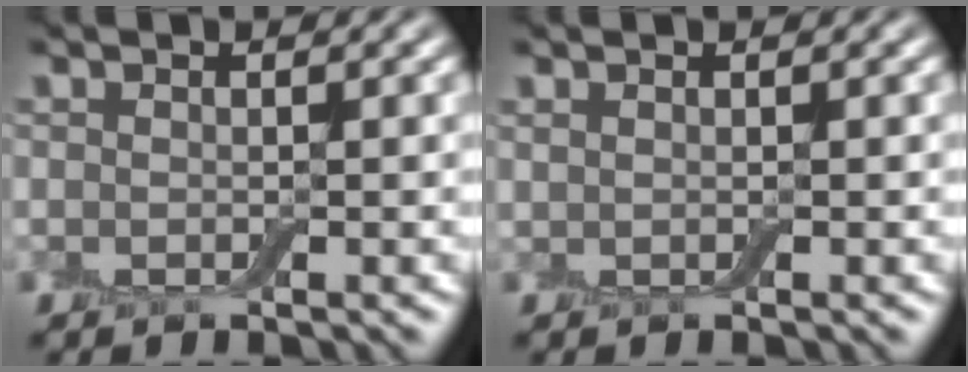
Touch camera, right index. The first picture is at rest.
{"total": 0.0}